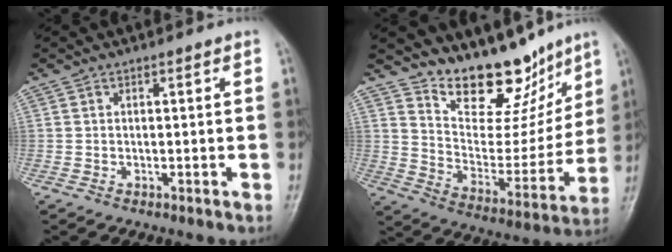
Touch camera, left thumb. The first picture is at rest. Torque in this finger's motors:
{"motor_torque": [0.96, -0.56, 1.21, -1.24, 0.02]}